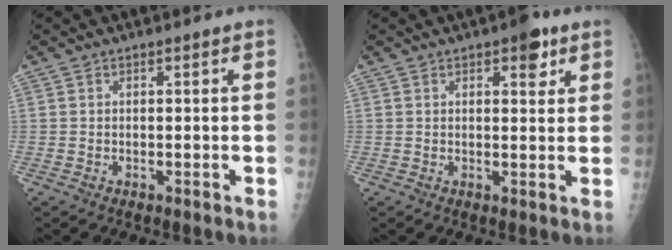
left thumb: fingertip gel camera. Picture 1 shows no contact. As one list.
[{"total": 4.5, "force": [2.5, 1.9, 3.2], "torque": [-0.025, -0.009, 0.028]}]